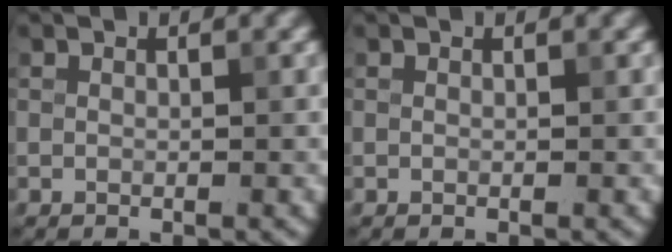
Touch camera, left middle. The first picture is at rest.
{"total": 0.0}